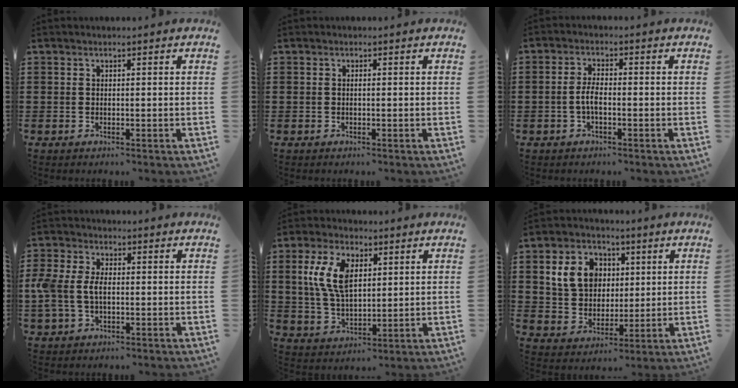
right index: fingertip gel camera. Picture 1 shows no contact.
{"total": 0.0}
{"total": 3.2, "force": [-0.8, 1.1, 2.9], "torque": [-0.067, 0.000, -0.020]}
{"total": 4.9, "force": [-0.4, 3.2, 3.7], "torque": [-0.107, -0.003, -0.019]}
{"total": 8.8, "force": [2.7, 4.8, 6.8], "torque": [-0.157, 0.011, 0.046]}
{"total": 8.7, "force": [2.4, 7.1, 4.4], "torque": [-0.112, 0.021, 0.043]}